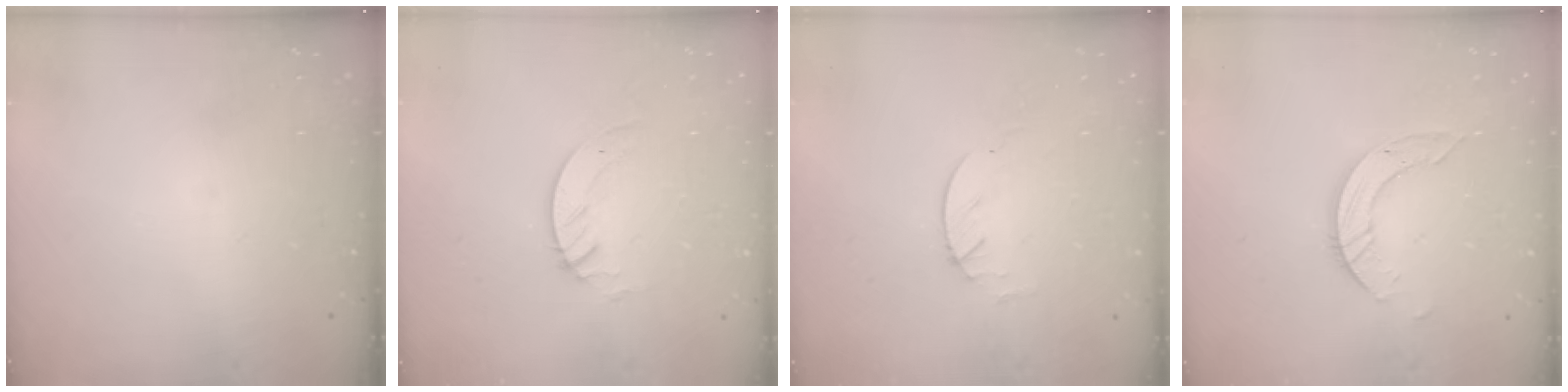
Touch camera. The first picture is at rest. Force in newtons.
{"total": 3.0, "press": 3.0, "slide": 0.2}
{"total": 1.9, "press": 1.9, "slide": 0.3}
{"total": 5.8, "press": 5.8, "slide": 0.1}